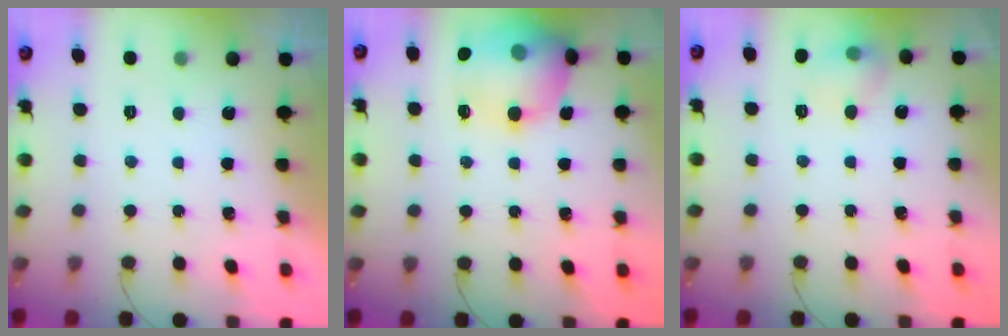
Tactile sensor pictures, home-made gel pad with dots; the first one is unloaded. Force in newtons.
{"total": 15.7, "press": 15.5, "slide": 2.6}
{"total": 8.2, "press": 8.0, "slide": 1.4}